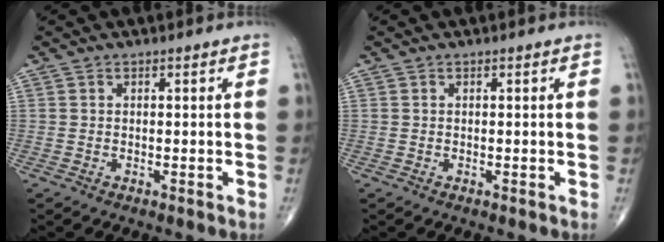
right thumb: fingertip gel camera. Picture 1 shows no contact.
{"total": 0.0}